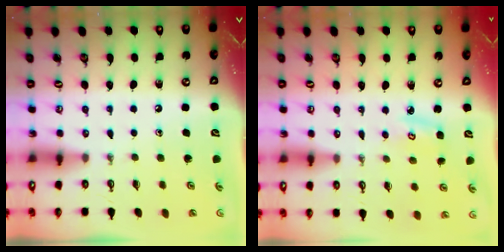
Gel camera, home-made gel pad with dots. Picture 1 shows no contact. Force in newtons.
{"total": 3.9, "press": 3.9, "slide": 0.3}